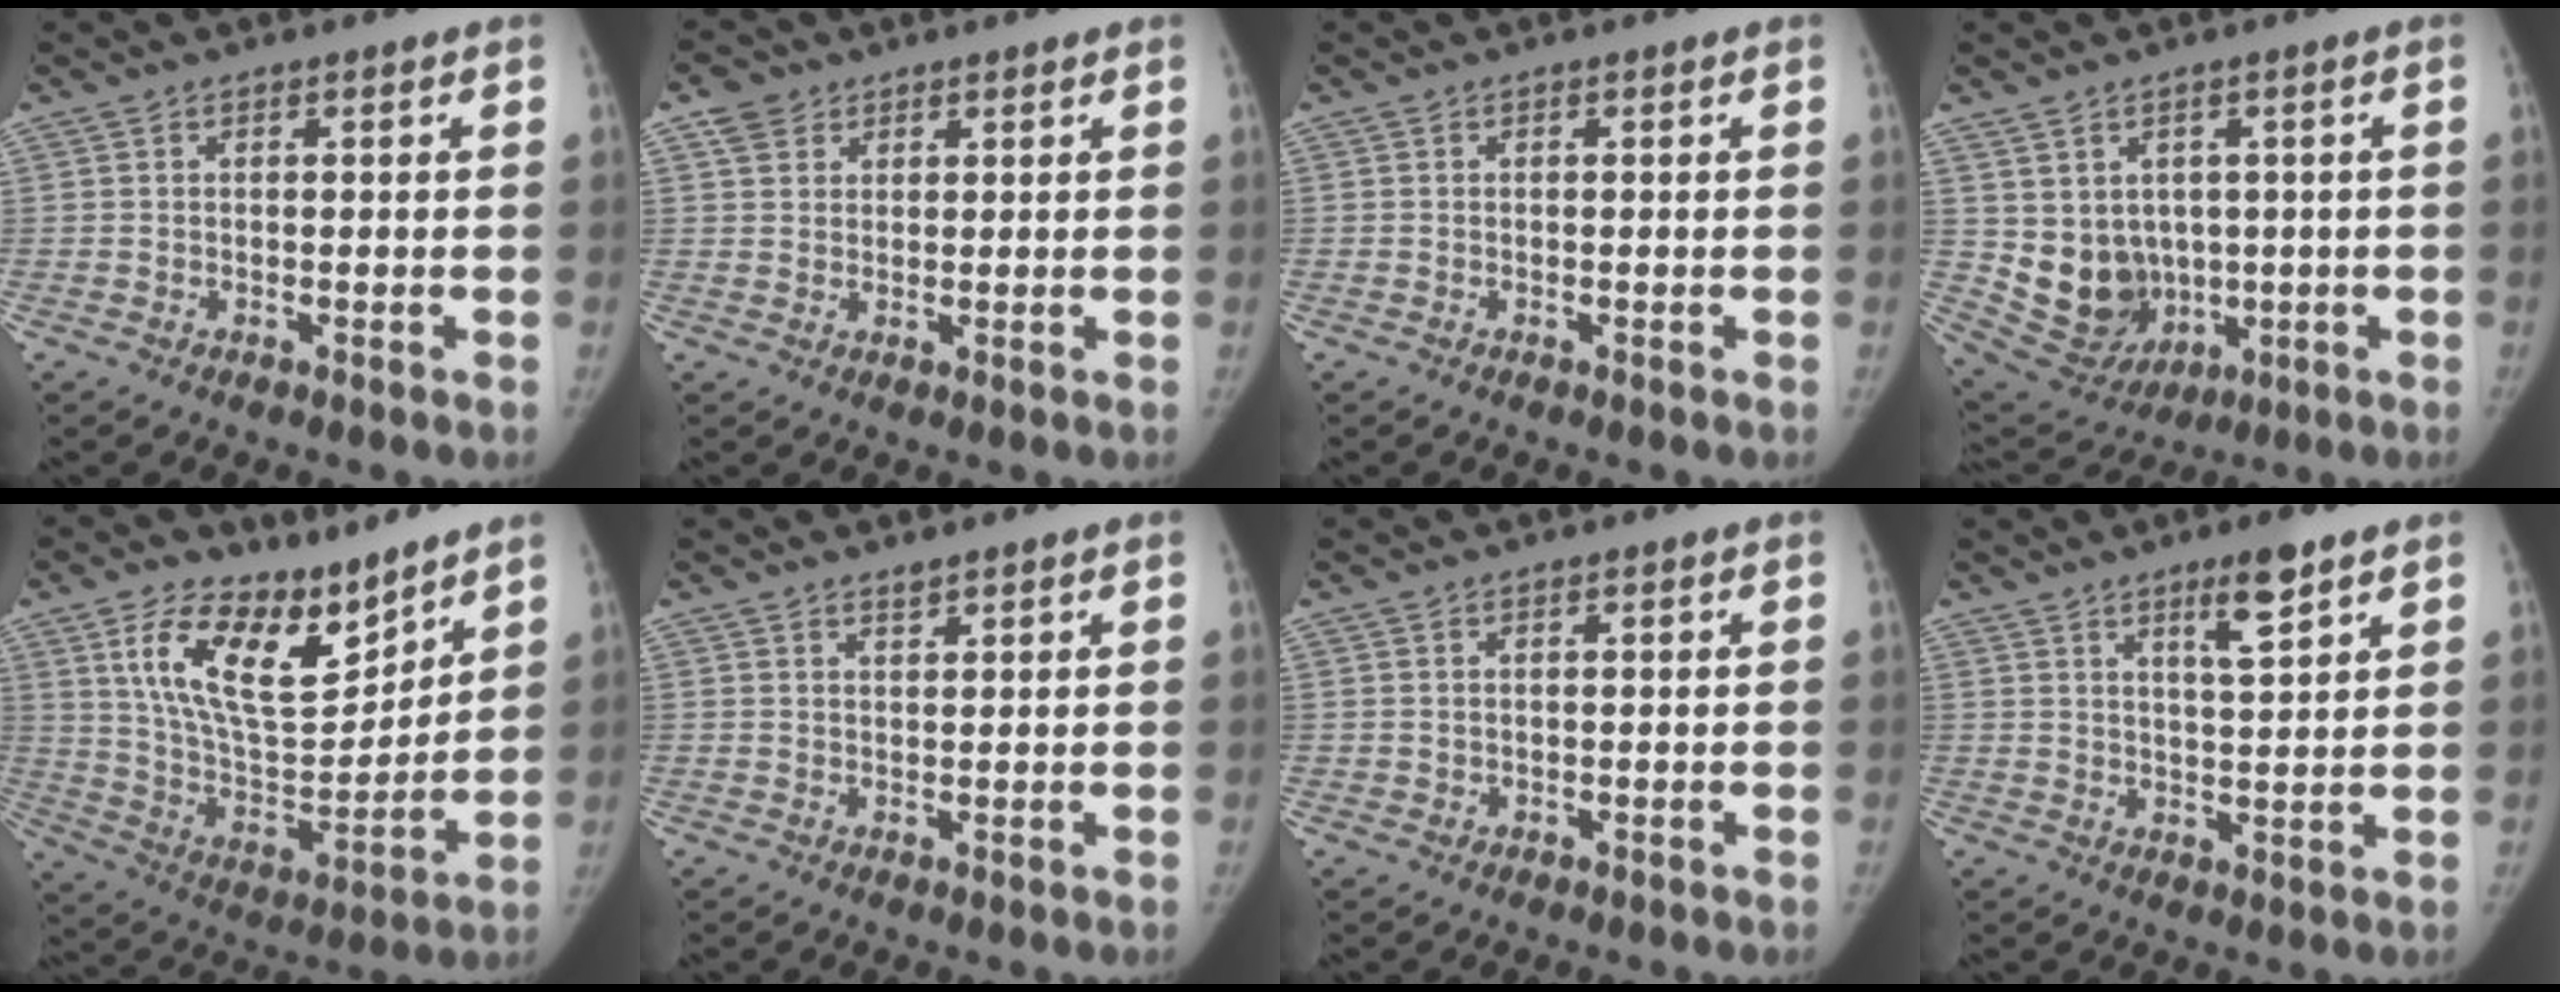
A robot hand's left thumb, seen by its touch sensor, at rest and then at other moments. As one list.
[{"total": 3.9, "force": [2.2, 3.0, 1.1], "torque": [-0.009, -0.007, 0.043]}, {"total": 0.0}, {"total": 10.7, "force": [0.4, 9.1, 5.5], "torque": [-0.061, -0.008, 0.044]}, {"total": 17.7, "force": [11.0, 8.4, 11.0], "torque": [-0.150, -0.069, 0.214]}, {"total": 1.4, "force": [1.3, 0.4, 0.5], "torque": [-0.002, -0.010, 0.022]}, {"total": 0.6, "force": [0.4, 0.4, 0.2], "torque": [0.002, -0.002, 0.007]}, {"total": 6.4, "force": [4.1, 1.0, 4.8], "torque": [-0.074, -0.027, 0.070]}]